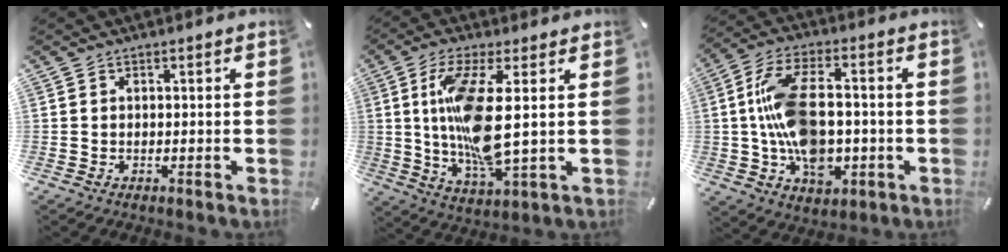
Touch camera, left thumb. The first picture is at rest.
{"total": 14.8, "force": [1.7, 3.8, 14.2], "torque": [-0.294, -0.025, 0.022]}
{"total": 15.2, "force": [-1.3, 9.6, 11.7], "torque": [-0.226, 0.011, -0.020]}